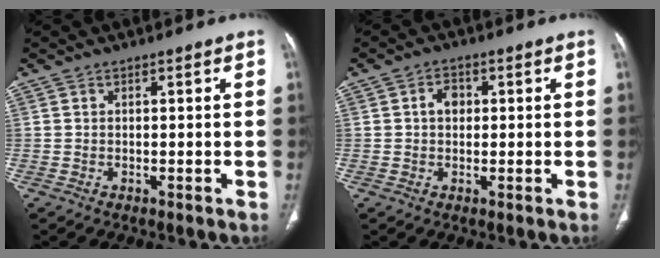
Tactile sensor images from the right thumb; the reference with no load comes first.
{"total": 3.0, "force": [0.4, 2.3, 1.9], "torque": [-0.021, 0.007, 0.005]}